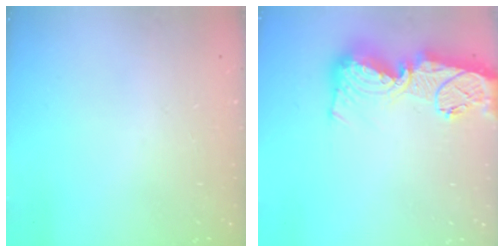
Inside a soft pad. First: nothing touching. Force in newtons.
{"total": 18.5, "press": 18.4, "slide": 1.7}